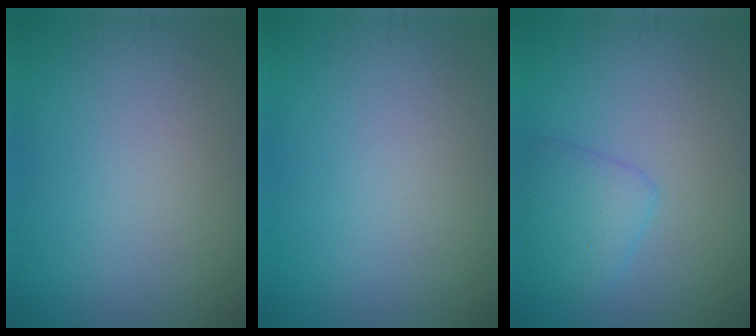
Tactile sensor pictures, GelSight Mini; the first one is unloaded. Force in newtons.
{"total": 0.0}
{"total": 2.5, "press": 2.4, "slide": 0.2}